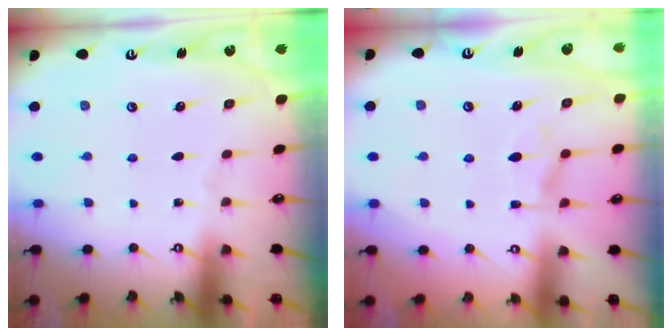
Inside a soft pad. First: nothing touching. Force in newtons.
{"total": 1.5, "press": 0.2, "slide": 1.5}